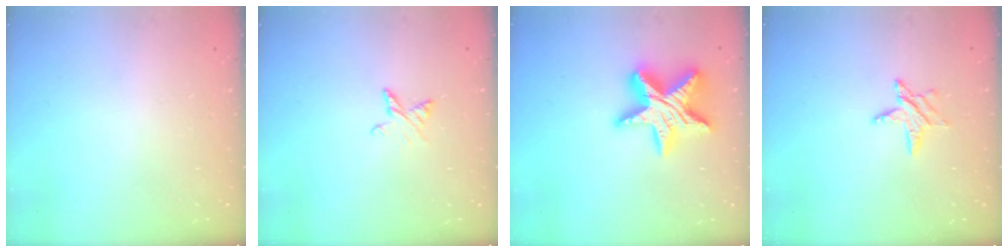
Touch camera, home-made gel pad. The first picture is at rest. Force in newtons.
{"total": 5.4, "press": 5.3, "slide": 0.6}
{"total": 17.2, "press": 17.2, "slide": 1.4}
{"total": 6.1, "press": 6.1, "slide": 0.5}